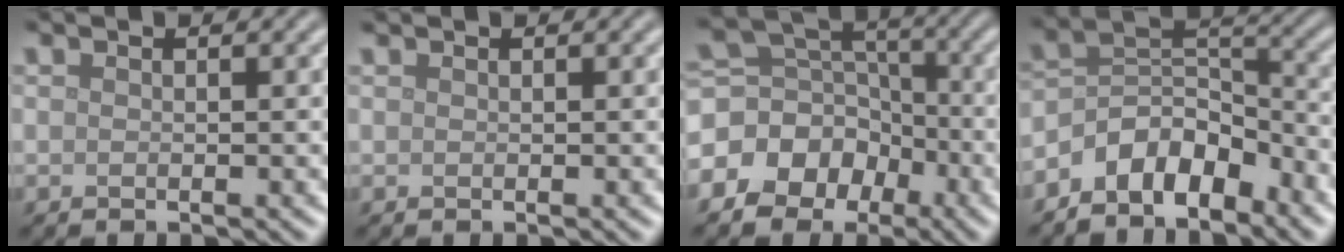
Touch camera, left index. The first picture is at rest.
{"total": 0.0}
{"total": 7.5, "force": [-3.4, 6.1, 2.8], "torque": [-0.036, 0.016, -0.073]}
{"total": 6.0, "force": [-4.2, 3.0, 3.1], "torque": [-0.042, 0.011, -0.087]}